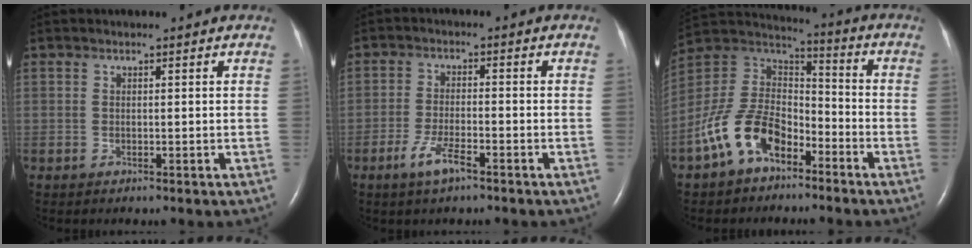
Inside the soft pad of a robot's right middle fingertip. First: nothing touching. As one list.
[{"total": 4.6, "force": [-2.9, 0.9, 3.5], "torque": [-0.078, -0.004, -0.055]}, {"total": 12.6, "force": [-7.0, 6.9, 7.8], "torque": [-0.178, 0.016, -0.140]}]